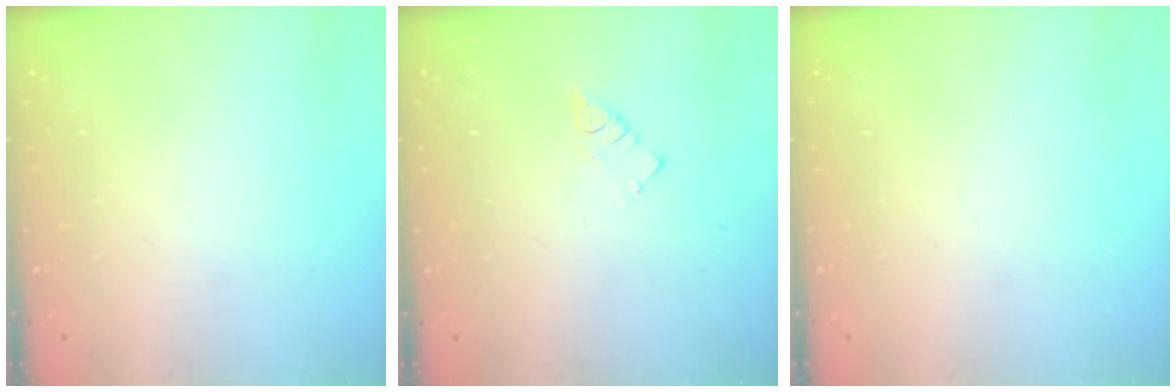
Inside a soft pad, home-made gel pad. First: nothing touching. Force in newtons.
{"total": 2.5, "press": 2.5, "slide": 0.1}
{"total": 0.0}